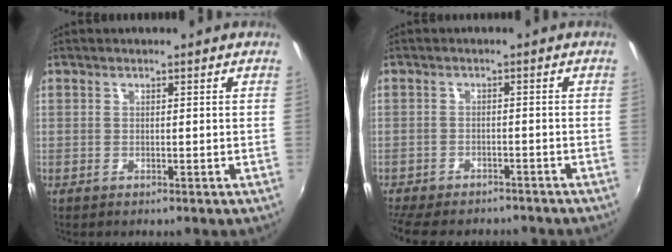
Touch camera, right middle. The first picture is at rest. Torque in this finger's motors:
{"motor_torque": [1.11, -1.03, 0.25, 0.12]}